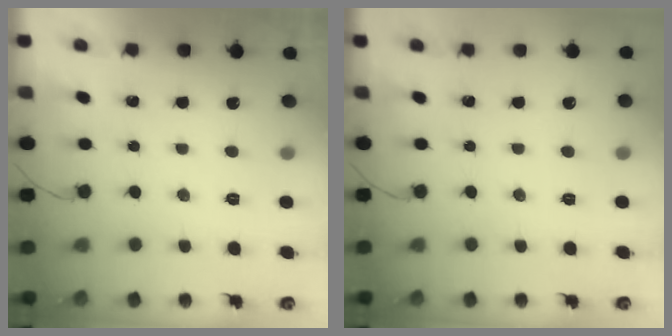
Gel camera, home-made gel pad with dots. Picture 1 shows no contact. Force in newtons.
{"total": 0.0}